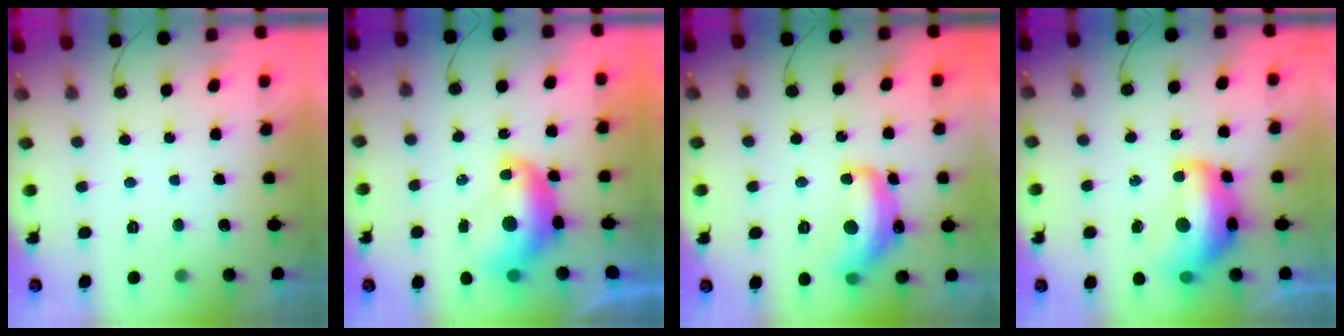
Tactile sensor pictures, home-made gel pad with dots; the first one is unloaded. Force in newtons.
{"total": 10.4, "press": 10.3, "slide": 1.0}
{"total": 14.7, "press": 14.7, "slide": 1.1}
{"total": 15.0, "press": 14.9, "slide": 1.4}